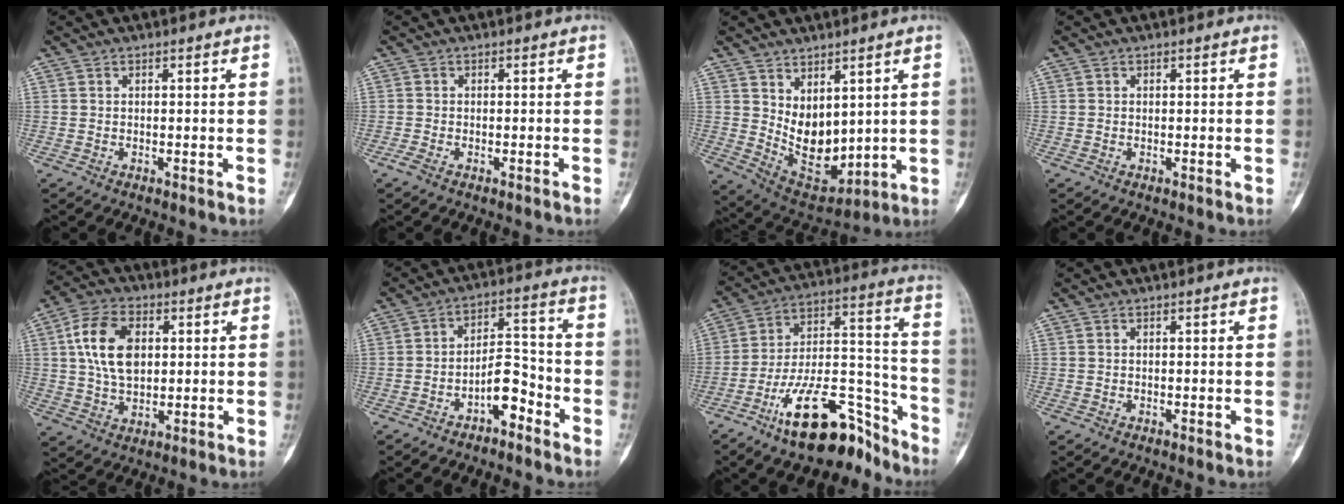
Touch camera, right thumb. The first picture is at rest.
{"total": 1.2, "force": [-0.9, 0.0, 0.8], "torque": [-0.031, 0.003, -0.022]}
{"total": 11.0, "force": [2.3, 6.7, 8.4], "torque": [-0.100, -0.034, 0.071]}
{"total": 0.0}
{"total": 11.8, "force": [2.4, 7.5, 8.8], "torque": [-0.153, 0.003, 0.042]}
{"total": 7.1, "force": [-4.1, 3.3, 4.7], "torque": [-0.060, 0.050, -0.071]}
{"total": 18.9, "force": [-13.2, 7.1, 11.6], "torque": [-0.167, 0.110, -0.222]}
{"total": 0.0}